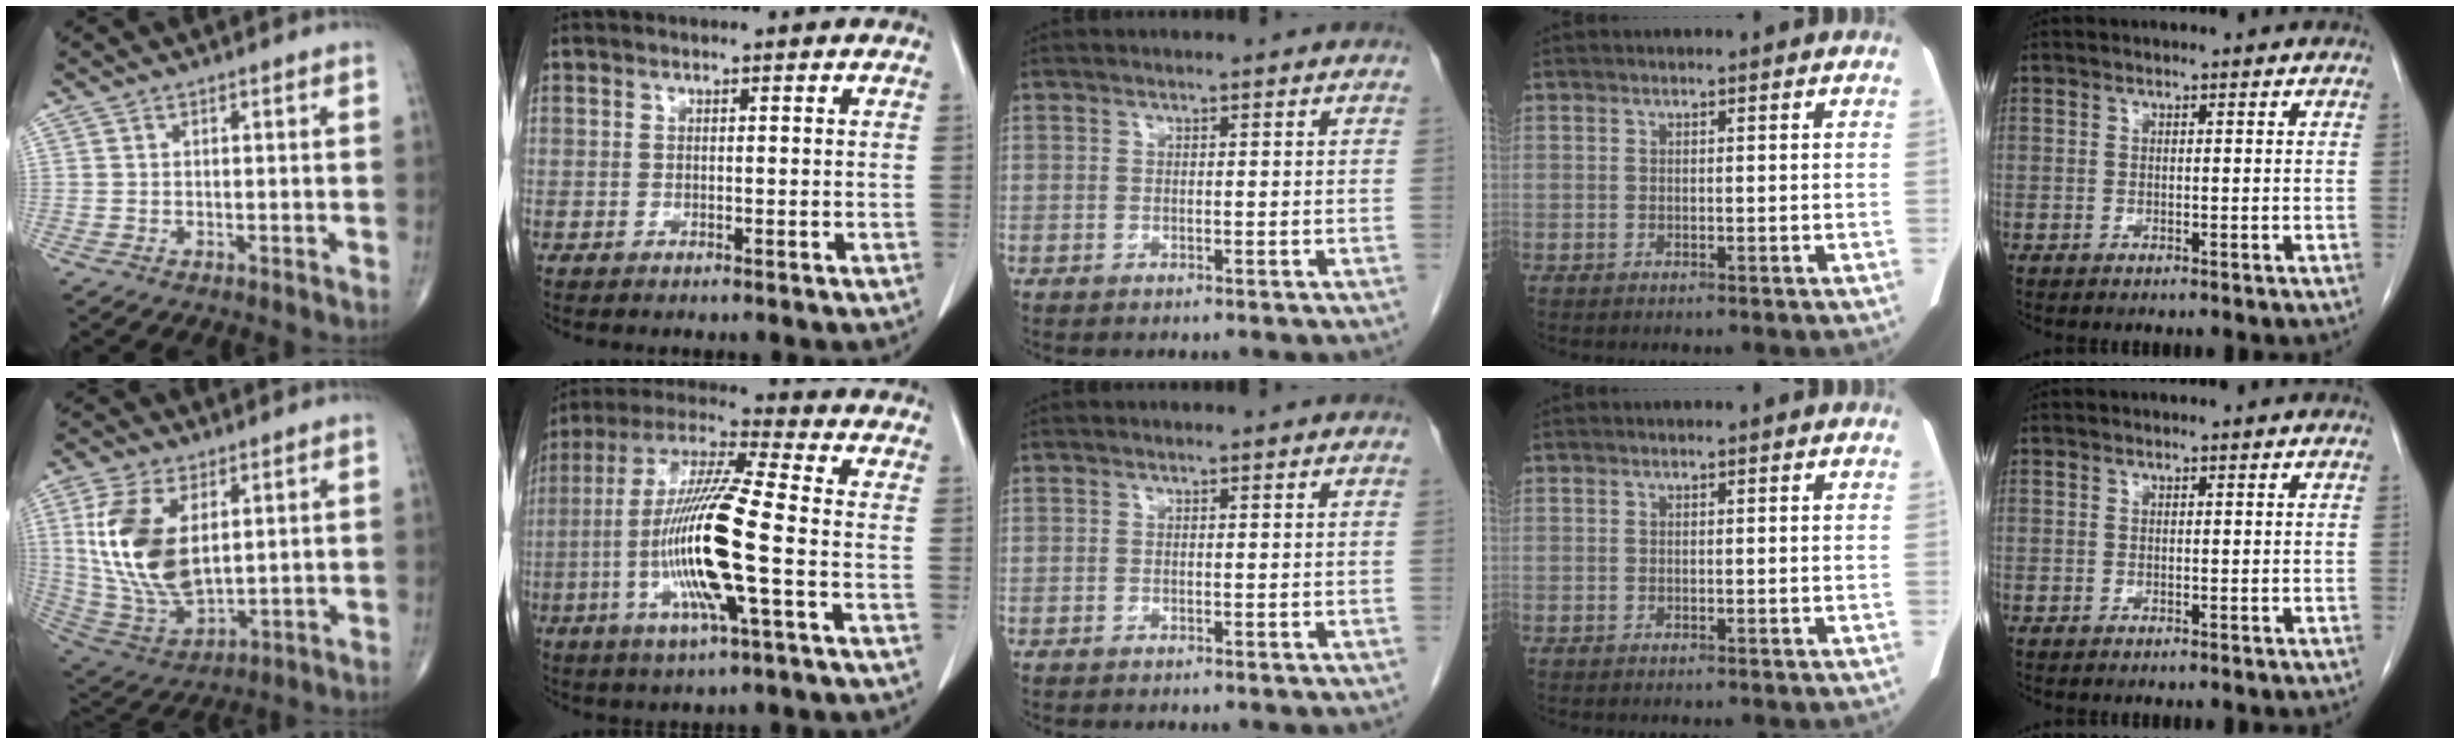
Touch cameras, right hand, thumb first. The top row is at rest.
{"thumb": {"total": 17.0, "force": [4.0, 9.1, 13.8], "torque": [-0.273, -0.023, 0.091]}, "index": {"total": 15.9, "force": [-3.5, 0.6, 15.5], "torque": [-0.314, -0.008, -0.073]}}